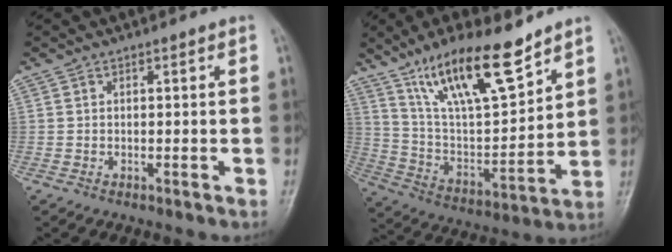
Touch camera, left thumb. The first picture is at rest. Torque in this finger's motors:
{"motor_torque": [0.25, 0.29, 1.47, -1.30, 0.44]}